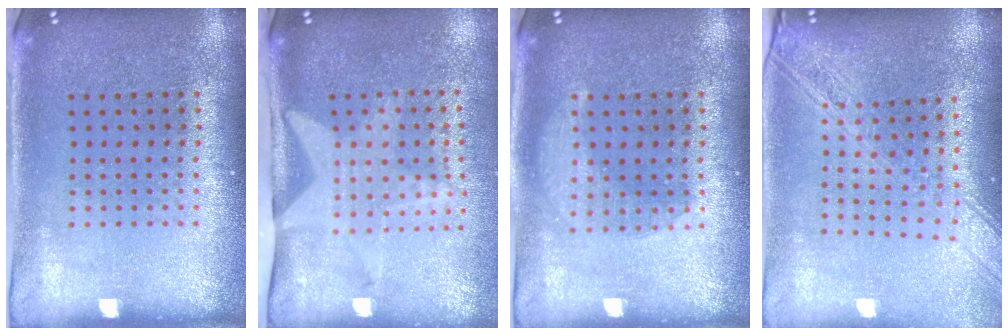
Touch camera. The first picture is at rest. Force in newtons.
{"total": 2.0, "press": 1.5, "slide": 1.4}
{"total": 1.9, "press": 1.9, "slide": 0.3}
{"total": 2.1, "press": 1.8, "slide": 1.1}